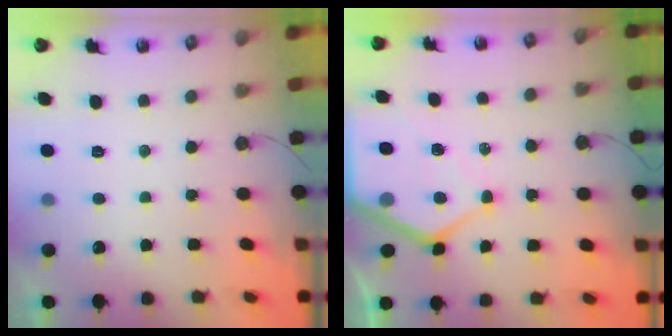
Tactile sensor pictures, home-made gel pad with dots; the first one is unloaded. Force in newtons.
{"total": 9.9, "press": 9.9, "slide": 1.0}